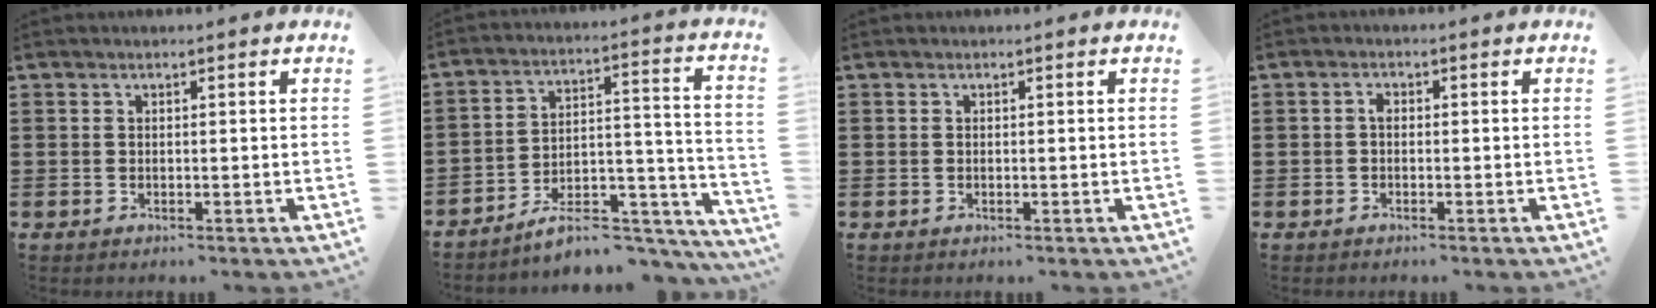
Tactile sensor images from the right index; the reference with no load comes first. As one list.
[{"total": 7.7, "force": [-6.4, 2.7, 3.3], "torque": [-0.044, 0.021, -0.117]}, {"total": 0.0}, {"total": 1.1, "force": [-0.3, 0.7, 0.8], "torque": [-0.019, 0.004, -0.007]}]